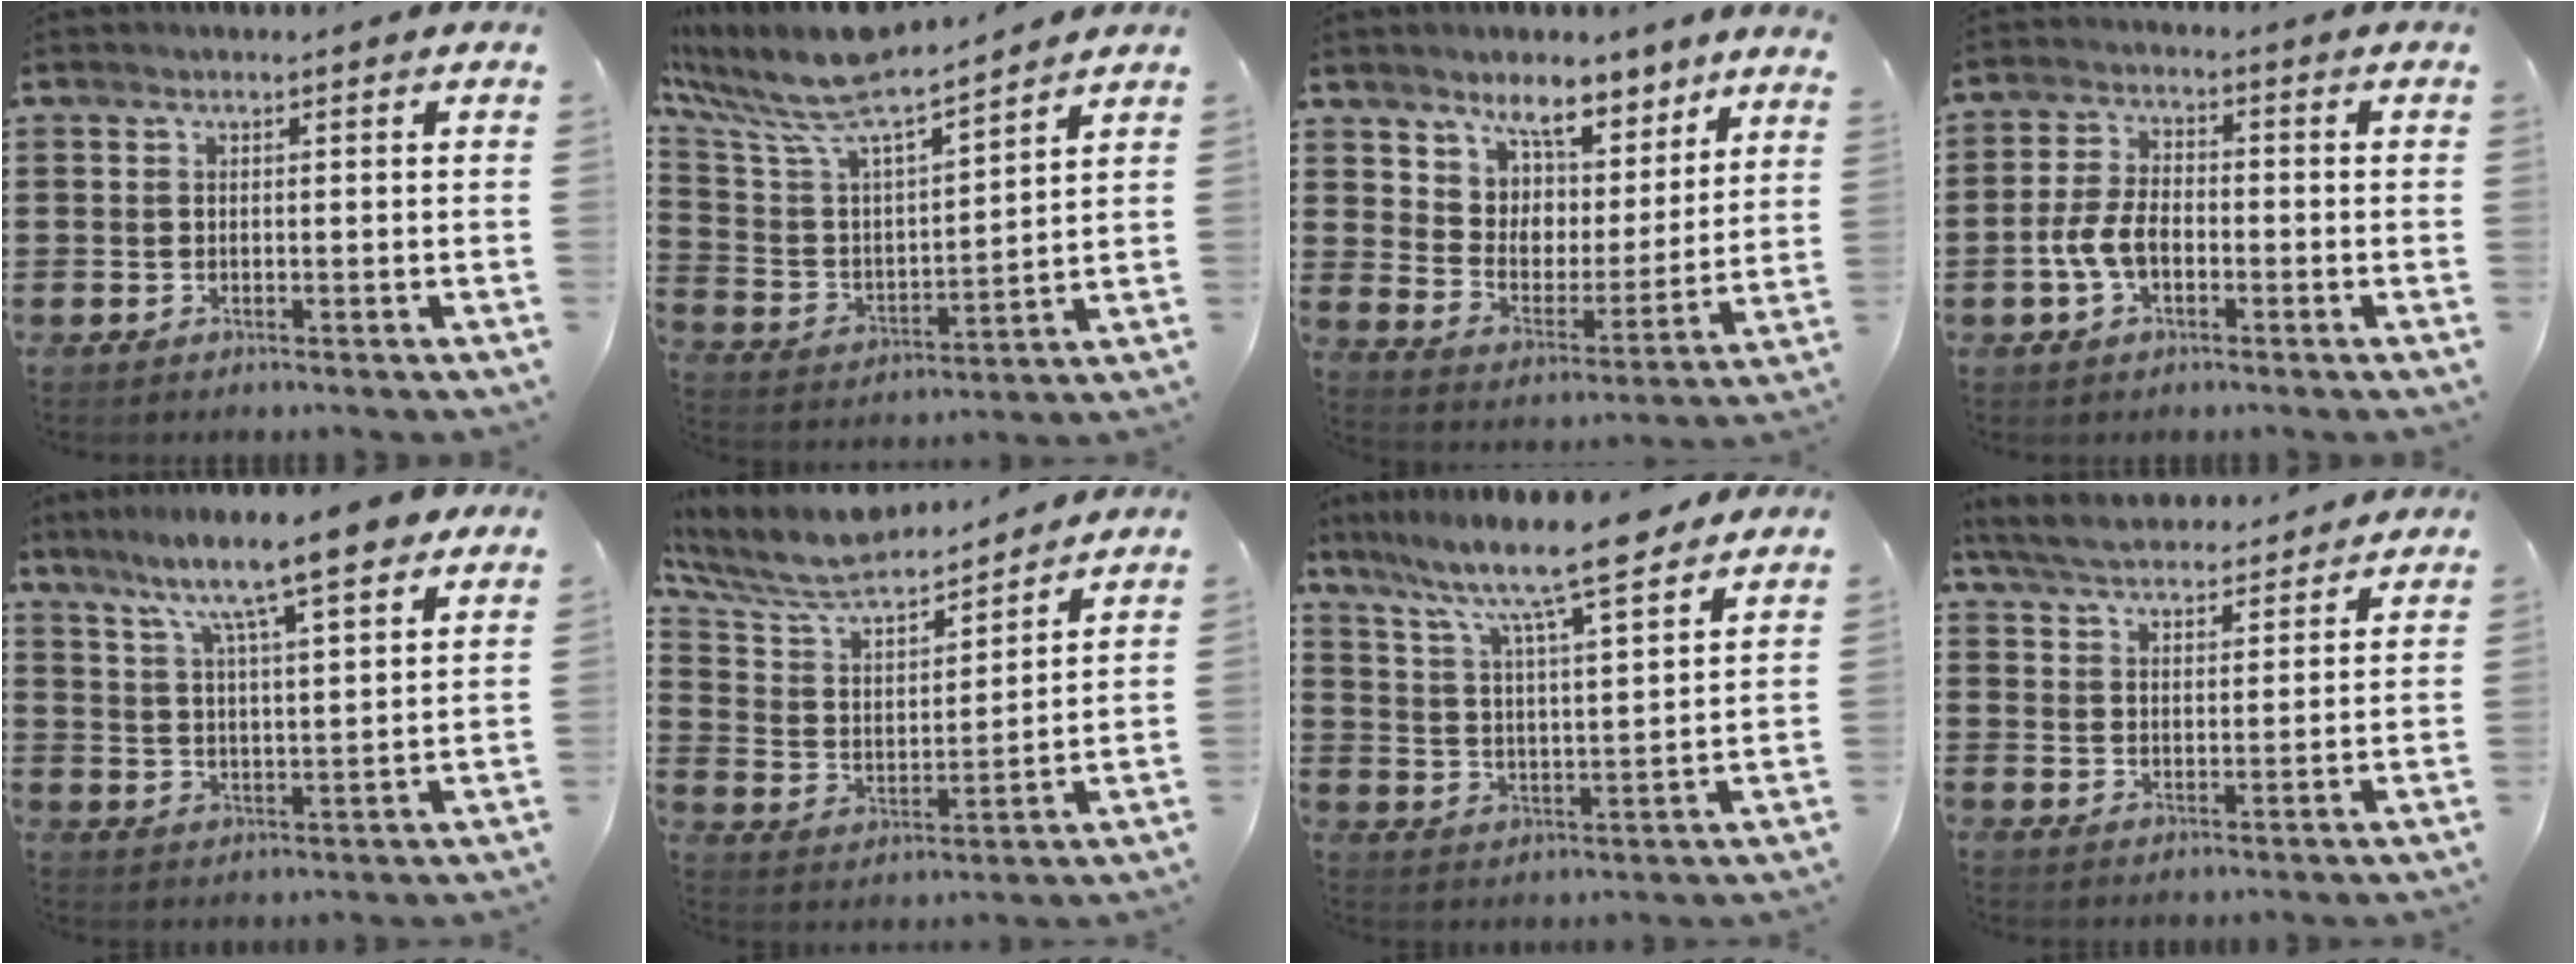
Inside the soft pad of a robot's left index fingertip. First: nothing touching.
{"total": 9.1, "force": [8.1, 0.9, 3.9], "torque": [-0.114, -0.060, 0.136]}
{"total": 6.0, "force": [5.1, 3.0, -0.8], "torque": [-0.023, -0.053, 0.090]}
{"total": 5.5, "force": [-1.8, 3.0, 4.2], "torque": [-0.107, -0.002, -0.041]}
{"total": 9.5, "force": [7.8, 0.9, 5.5], "torque": [-0.120, -0.046, 0.125]}
{"total": 8.5, "force": [7.7, 1.9, 2.9], "torque": [-0.094, -0.058, 0.130]}
{"total": 9.1, "force": [7.8, 0.5, 4.6], "torque": [-0.110, -0.050, 0.128]}
{"total": 5.7, "force": [5.5, 0.9, 1.2], "torque": [-0.048, -0.026, 0.096]}